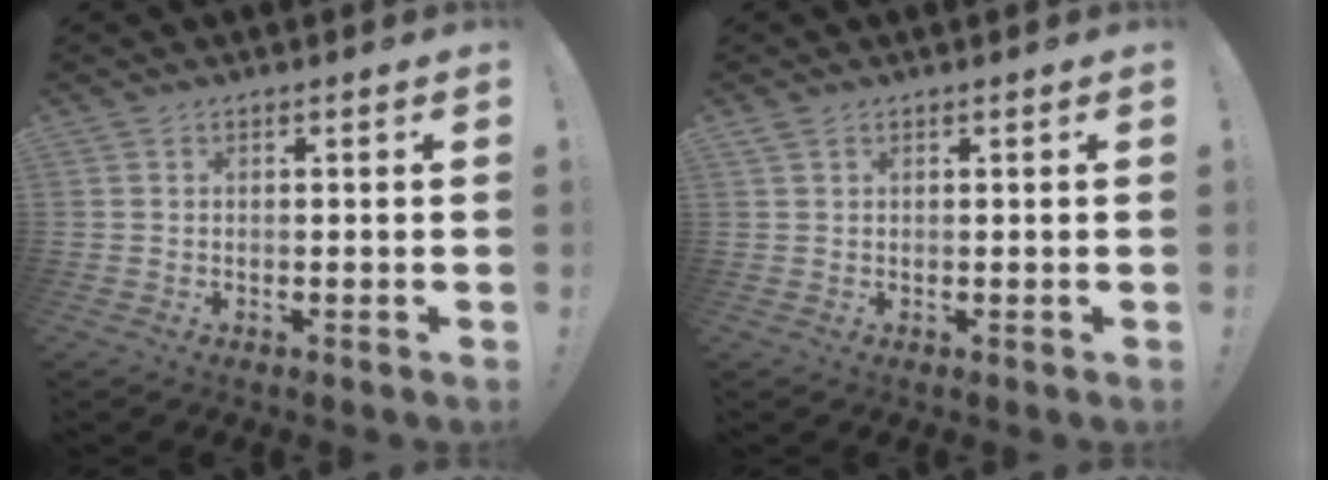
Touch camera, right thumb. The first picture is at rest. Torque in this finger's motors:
{"motor_torque": [0.00, 0.00, 0.24, 0.11, 0.00]}